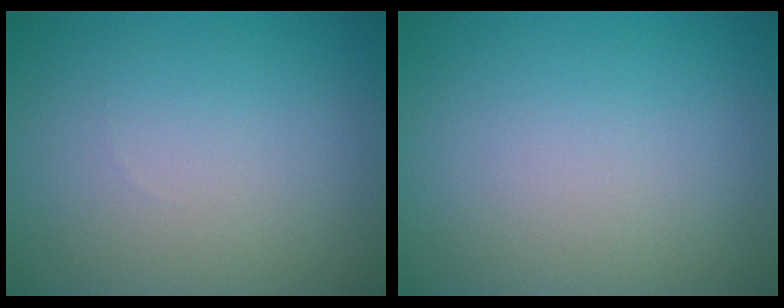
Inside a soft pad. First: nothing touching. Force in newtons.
{"total": 0.0}